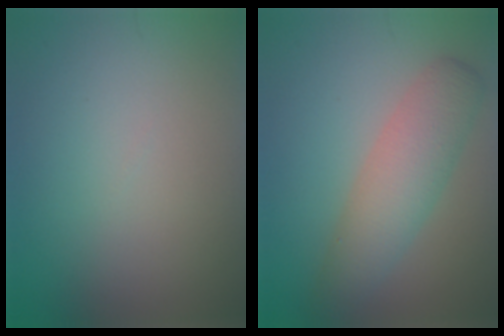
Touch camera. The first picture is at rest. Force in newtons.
{"total": 4.7, "press": 4.7, "slide": 0.2}